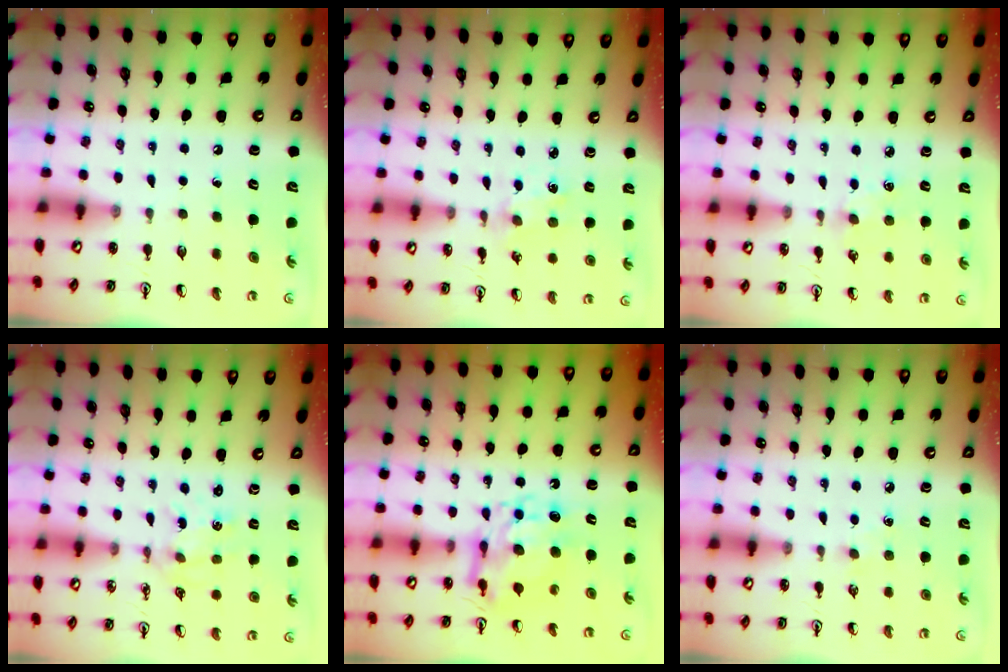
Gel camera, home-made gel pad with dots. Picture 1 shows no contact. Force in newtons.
{"total": 1.0, "press": 1.0, "slide": 0.2}
{"total": 5.4, "press": 5.4, "slide": 0.7}
{"total": 0.9, "press": 0.8, "slide": 0.2}
{"total": 11.0, "press": 10.9, "slide": 1.0}
{"total": 2.8, "press": 2.8, "slide": 0.4}